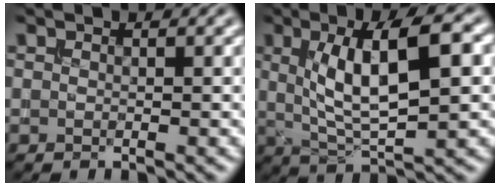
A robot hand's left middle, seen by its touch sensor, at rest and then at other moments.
{"total": 9.1, "force": [1.8, 2.6, 8.5], "torque": [-0.137, 0.004, 0.032]}